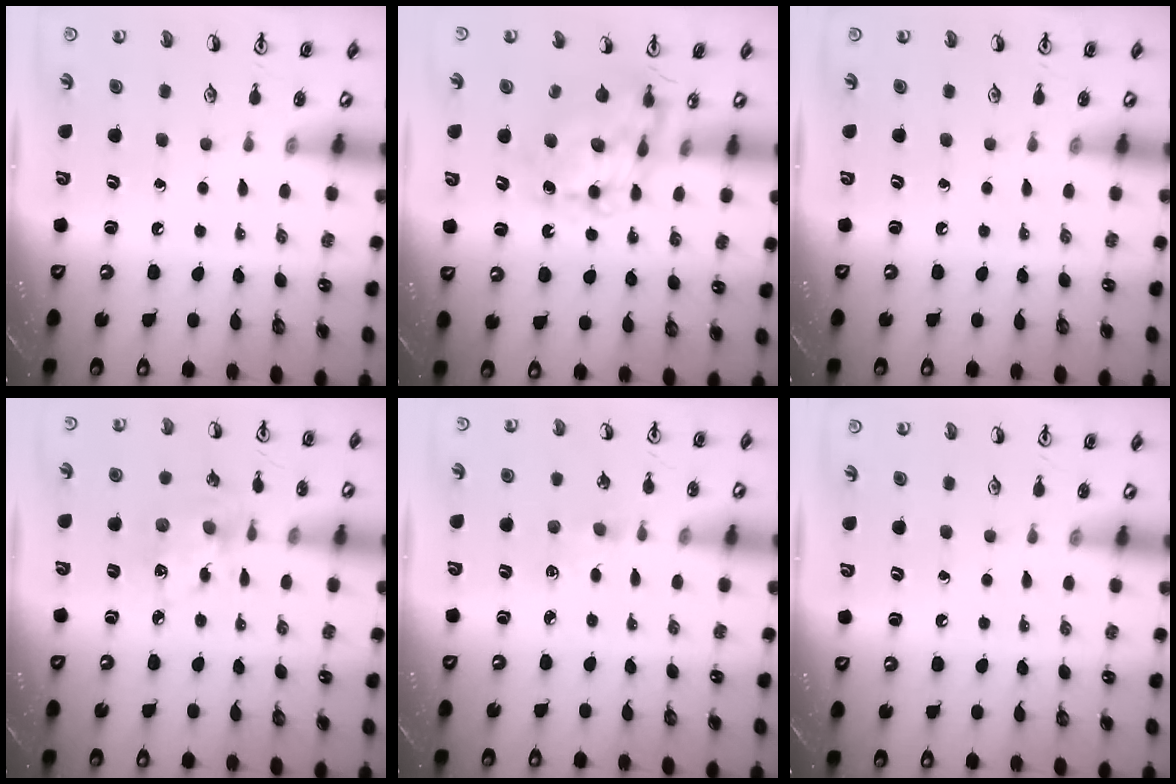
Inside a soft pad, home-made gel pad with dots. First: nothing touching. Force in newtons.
{"total": 9.7, "press": 9.7, "slide": 0.8}
{"total": 0.0}
{"total": 9.1, "press": 9.1, "slide": 0.6}
{"total": 2.9, "press": 2.9, "slide": 0.3}
{"total": 0.0}